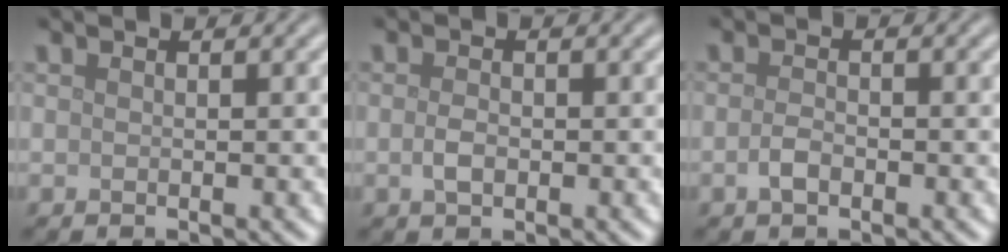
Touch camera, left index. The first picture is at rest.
{"total": 1.4, "force": [-0.3, 0.8, 1.1], "torque": [-0.024, 0.000, -0.007]}
{"total": 1.4, "force": [-0.7, 0.7, 1.0], "torque": [-0.023, 0.000, -0.016]}